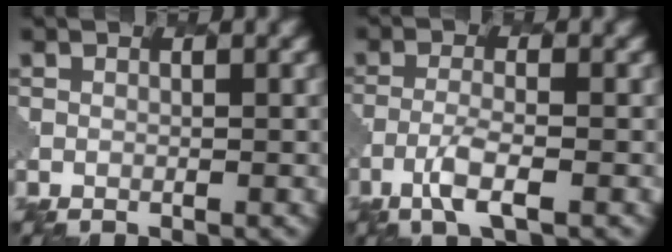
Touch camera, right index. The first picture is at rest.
{"total": 3.0, "force": [-1.7, 0.7, 2.4], "torque": [-0.054, -0.001, -0.039]}